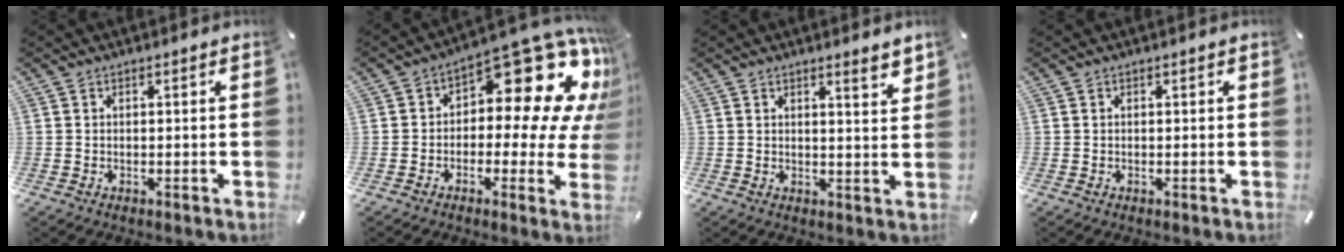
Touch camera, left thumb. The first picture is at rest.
{"total": 16.8, "force": [8.1, 8.2, 12.2], "torque": [-0.154, -0.074, 0.128]}
{"total": 3.7, "force": [3.0, 0.2, 2.1], "torque": [-0.022, -0.027, 0.047]}
{"total": 0.0}